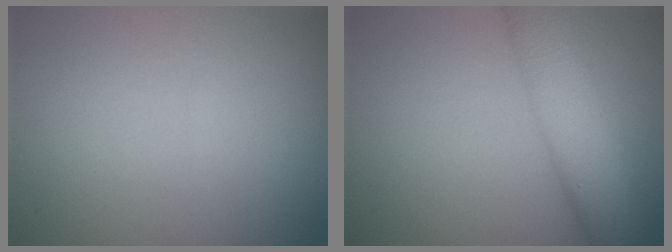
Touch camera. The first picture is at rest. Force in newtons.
{"total": 6.2, "press": 6.2, "slide": 0.3}